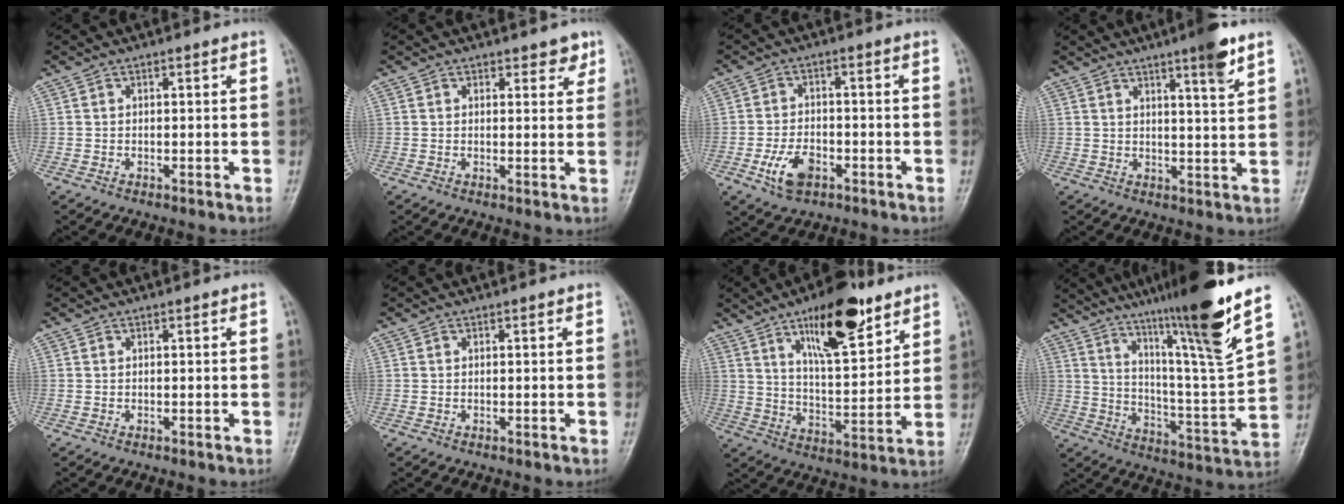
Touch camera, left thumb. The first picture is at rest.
{"total": 2.8, "force": [1.9, 1.6, 1.2], "torque": [0.010, -0.010, 0.023]}
{"total": 6.6, "force": [-3.0, 3.9, 4.5], "torque": [-0.081, 0.013, -0.051]}
{"total": 6.6, "force": [4.2, 0.4, 5.1], "torque": [-0.070, -0.026, 0.061]}
{"total": 0.0}
{"total": 0.0}
{"total": 16.7, "force": [9.8, 5.9, 12.2], "torque": [-0.159, -0.053, 0.161]}
{"total": 21.4, "force": [15.1, -0.3, 15.2], "torque": [-0.217, -0.087, 0.245]}